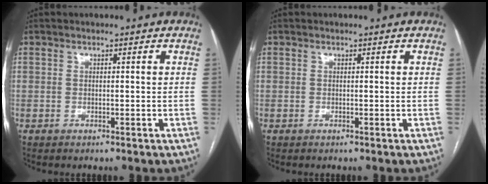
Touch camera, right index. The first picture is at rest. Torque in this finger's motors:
{"motor_torque": [0.00, 0.00, 0.00, 0.00]}